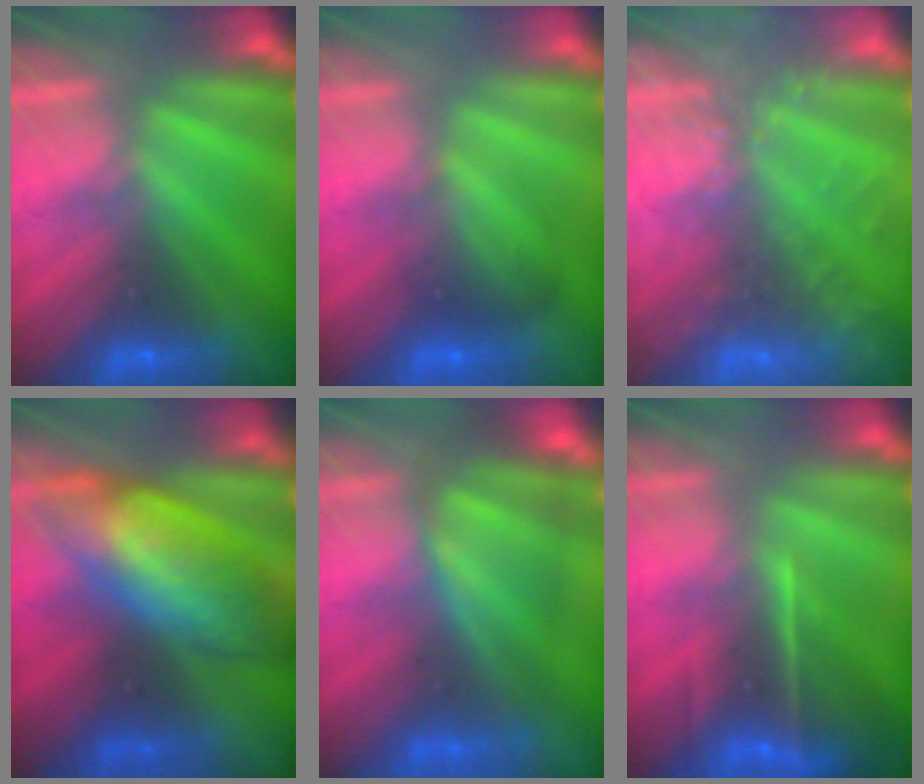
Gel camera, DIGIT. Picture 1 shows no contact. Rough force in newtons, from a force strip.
{"total": 1.8}
{"total": 6.1}
{"total": 9.6}
{"total": 4.7}
{"total": 7.6}